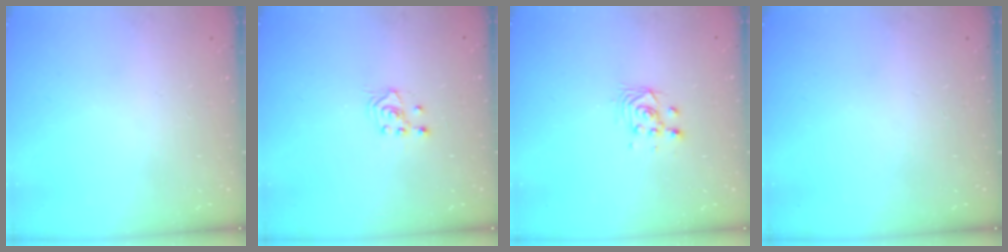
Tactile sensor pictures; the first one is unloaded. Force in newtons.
{"total": 2.1, "press": 2.0, "slide": 0.8}
{"total": 4.7, "press": 4.6, "slide": 1.2}
{"total": 0.0}